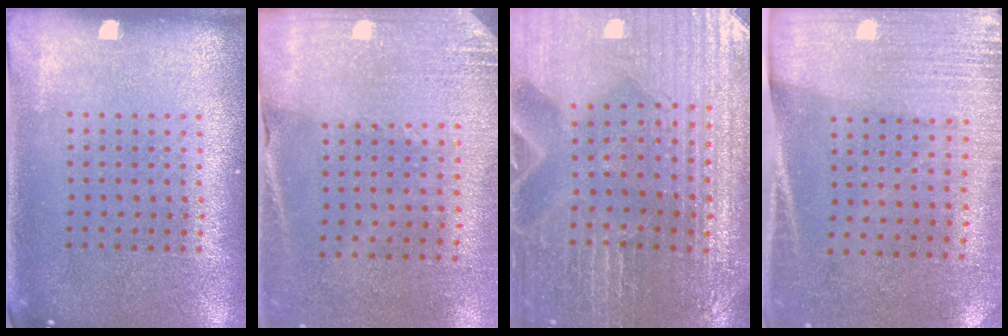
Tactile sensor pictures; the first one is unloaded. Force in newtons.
{"total": 2.6, "press": 2.4, "slide": 1.0}
{"total": 2.9, "press": 2.8, "slide": 0.3}
{"total": 2.8, "press": 2.5, "slide": 1.3}